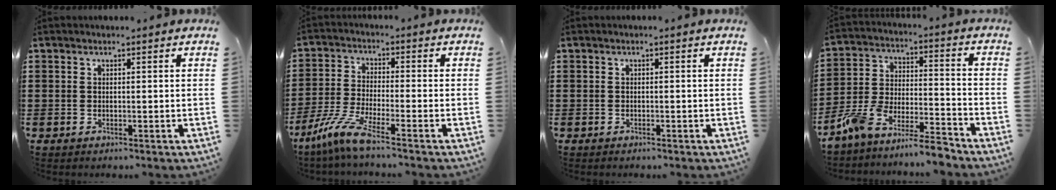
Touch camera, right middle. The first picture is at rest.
{"total": 6.9, "force": [-4.9, 0.5, 4.8], "torque": [-0.119, -0.021, -0.100]}
{"total": 0.0}
{"total": 8.7, "force": [-8.3, 0.3, 2.5], "torque": [-0.055, 0.009, -0.166]}